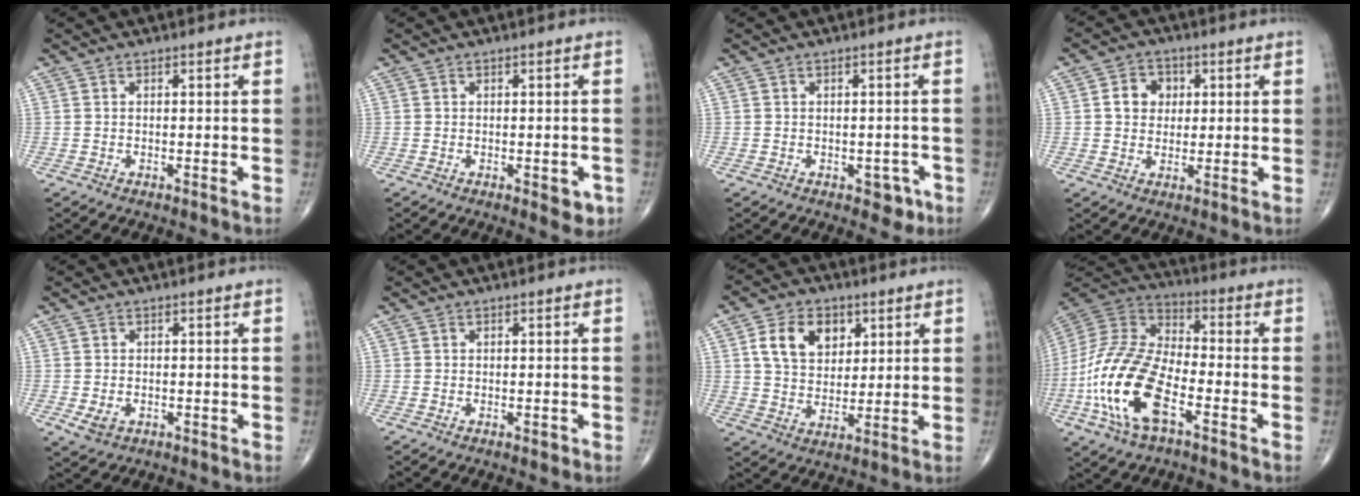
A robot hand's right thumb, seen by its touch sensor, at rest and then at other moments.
{"total": 3.2, "force": [-1.2, 1.7, 2.4], "torque": [-0.010, 0.000, -0.011]}
{"total": 3.3, "force": [-1.5, 2.4, 1.8], "torque": [0.000, 0.009, -0.015]}
{"total": 5.9, "force": [1.1, 5.0, 2.9], "torque": [-0.019, 0.003, 0.014]}
{"total": 2.9, "force": [-0.8, 2.2, 1.8], "torque": [-0.031, -0.002, -0.006]}
{"total": 0.8, "force": [-0.3, 0.6, 0.4], "torque": [-0.001, 0.000, -0.004]}
{"total": 10.9, "force": [4.1, 7.9, 6.4], "torque": [-0.080, -0.011, 0.075]}
{"total": 19.8, "force": [-7.2, 9.3, 16.0], "torque": [-0.335, 0.028, -0.139]}